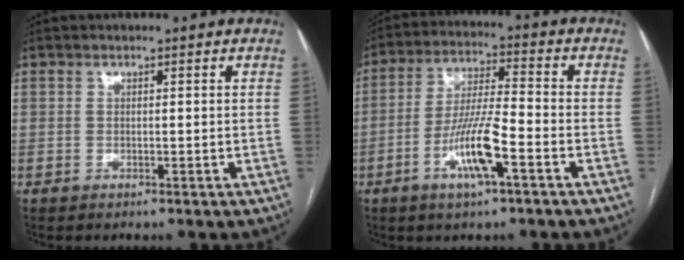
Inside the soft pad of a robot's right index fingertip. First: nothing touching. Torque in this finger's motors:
{"motor_torque": [1.78, -0.36, 0.83, 0.21]}